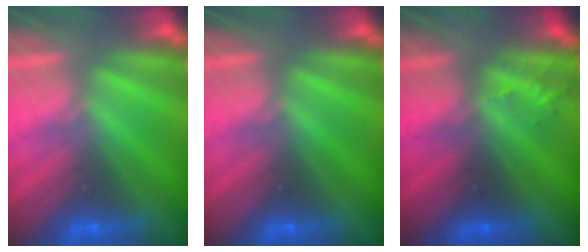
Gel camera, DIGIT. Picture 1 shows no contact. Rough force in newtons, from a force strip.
{"total": 0.0}
{"total": 2.9}